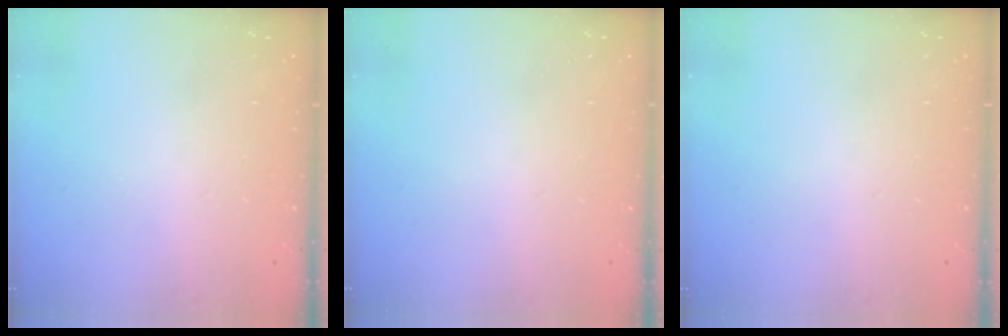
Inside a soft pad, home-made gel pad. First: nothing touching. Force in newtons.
{"total": 0.0}
{"total": 0.0}